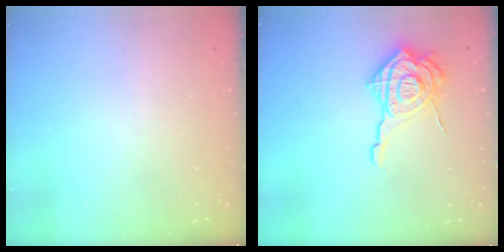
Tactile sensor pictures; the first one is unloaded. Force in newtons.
{"total": 15.4, "press": 15.3, "slide": 1.5}